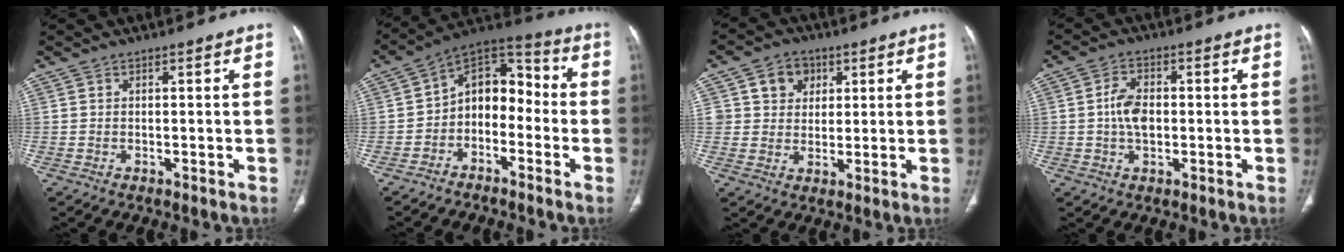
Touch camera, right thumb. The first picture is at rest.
{"total": 11.3, "force": [-2.8, 7.9, 7.6], "torque": [-0.081, 0.063, -0.065]}
{"total": 6.7, "force": [2.5, 5.8, 2.3], "torque": [-0.003, -0.004, 0.039]}
{"total": 5.5, "force": [-0.2, 3.4, 4.3], "torque": [-0.076, 0.008, -0.008]}